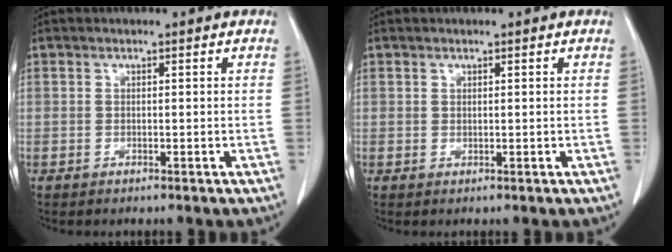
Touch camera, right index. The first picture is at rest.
{"total": 0.0}